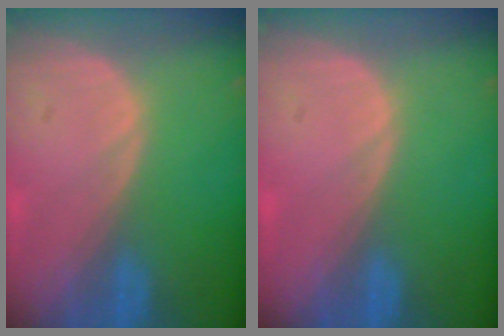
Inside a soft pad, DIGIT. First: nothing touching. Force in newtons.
{"total": 0.0}